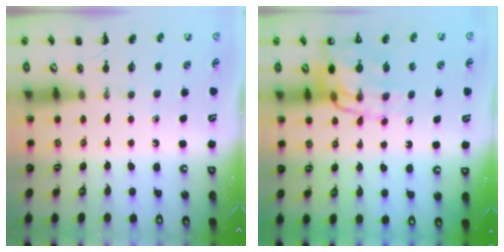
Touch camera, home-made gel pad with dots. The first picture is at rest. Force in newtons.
{"total": 13.3, "press": 13.0, "slide": 3.1}